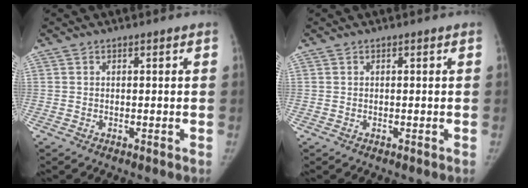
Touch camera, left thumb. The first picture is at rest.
{"total": 0.0}